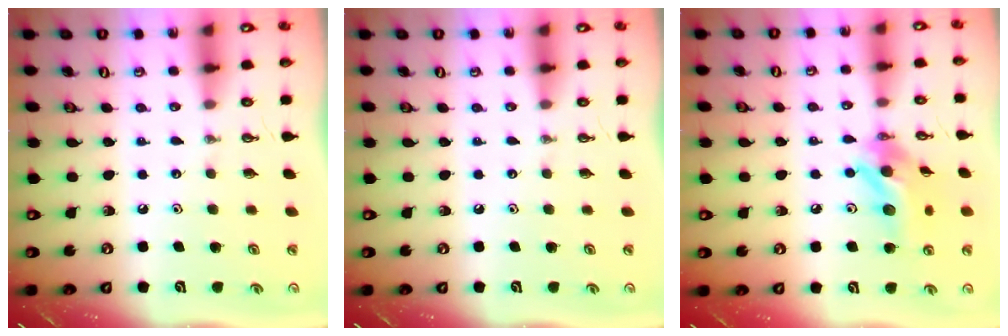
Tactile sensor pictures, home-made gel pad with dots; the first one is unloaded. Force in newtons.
{"total": 0.0}
{"total": 14.0, "press": 13.7, "slide": 2.8}